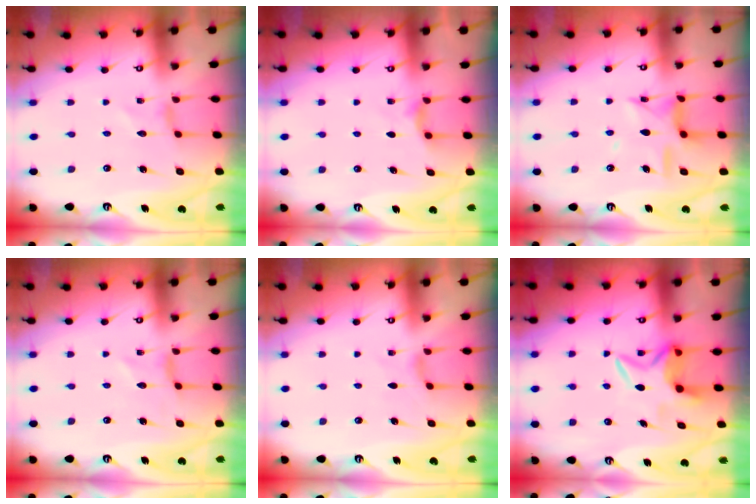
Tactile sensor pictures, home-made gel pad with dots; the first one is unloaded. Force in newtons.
{"total": 4.4, "press": 4.4, "slide": 0.7}
{"total": 11.9, "press": 11.8, "slide": 0.9}
{"total": 0.0}
{"total": 1.7, "press": 1.6, "slide": 0.4}
{"total": 6.4, "press": 6.4, "slide": 0.4}